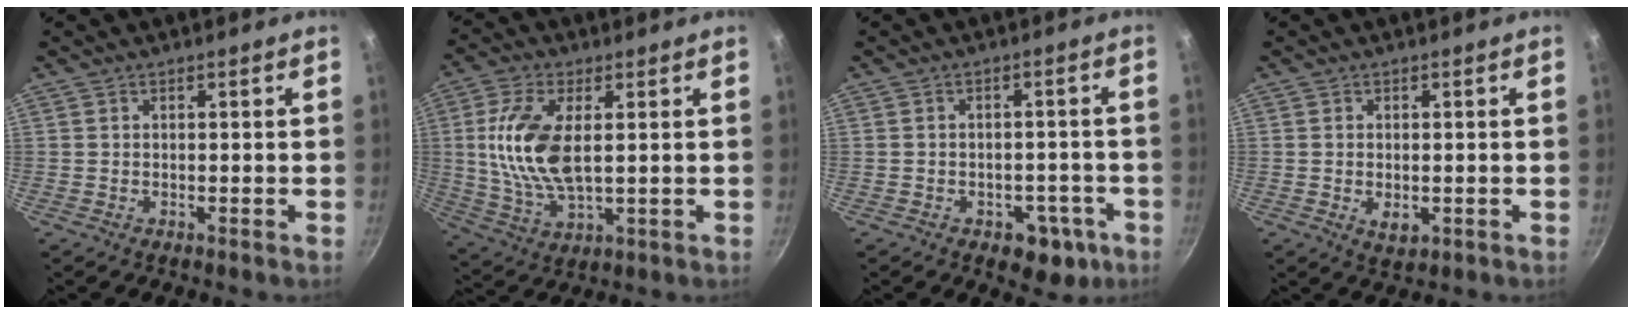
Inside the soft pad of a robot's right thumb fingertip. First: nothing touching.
{"total": 13.1, "force": [2.0, 6.3, 11.3], "torque": [-0.224, -0.004, 0.040]}
{"total": 7.4, "force": [-3.2, 5.0, 4.3], "torque": [-0.018, 0.028, -0.025]}
{"total": 3.4, "force": [-0.6, 2.1, 2.6], "torque": [-0.042, -0.009, -0.006]}